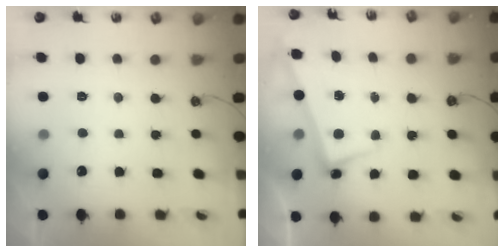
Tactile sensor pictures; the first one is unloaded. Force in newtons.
{"total": 2.6, "press": 2.4, "slide": 0.9}